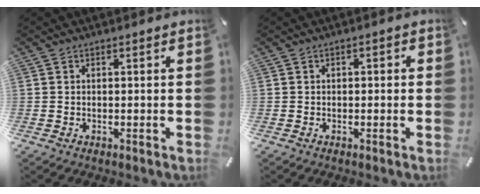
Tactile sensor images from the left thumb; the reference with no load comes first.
{"total": 1.0, "force": [-0.3, 0.6, 0.7], "torque": [-0.012, 0.003, -0.007]}